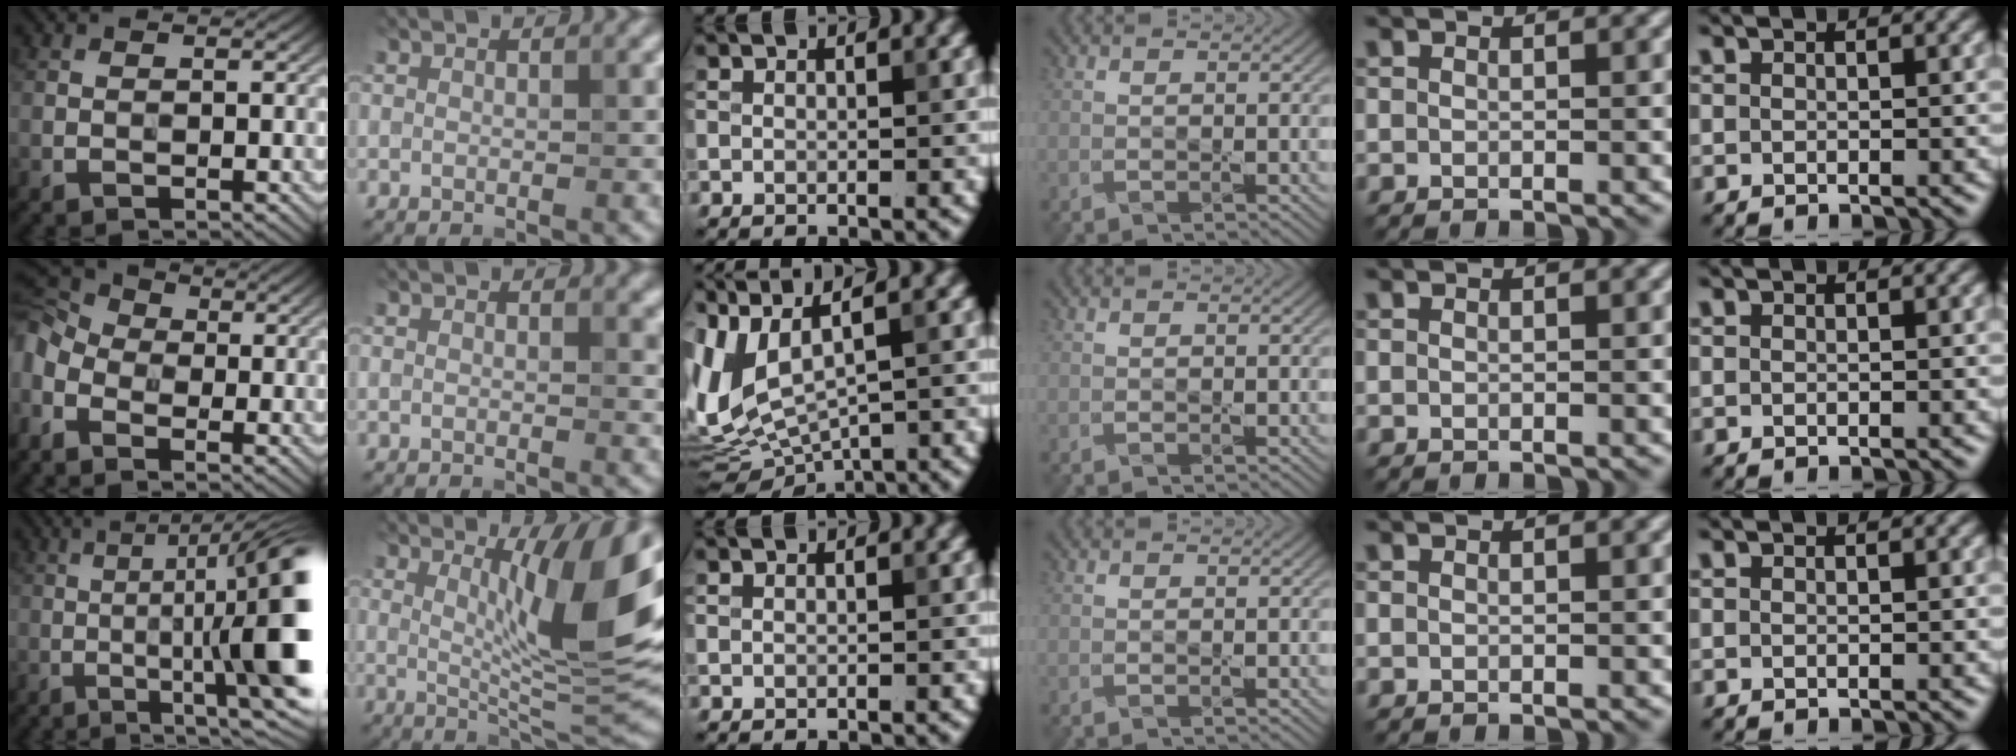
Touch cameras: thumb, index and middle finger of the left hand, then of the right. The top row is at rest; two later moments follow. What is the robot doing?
{"motion": "press", "object": "grip strengthener"}